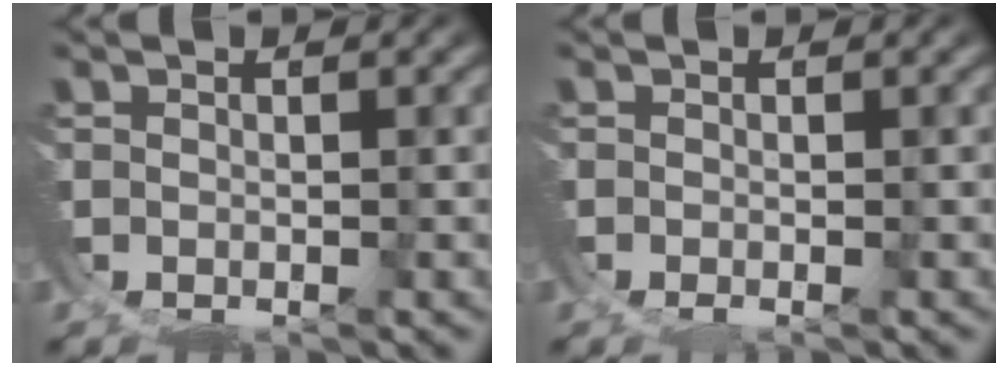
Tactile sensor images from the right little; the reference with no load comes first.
{"total": 0.5, "force": [-0.4, 0.1, 0.4], "torque": [-0.004, -0.001, -0.007]}